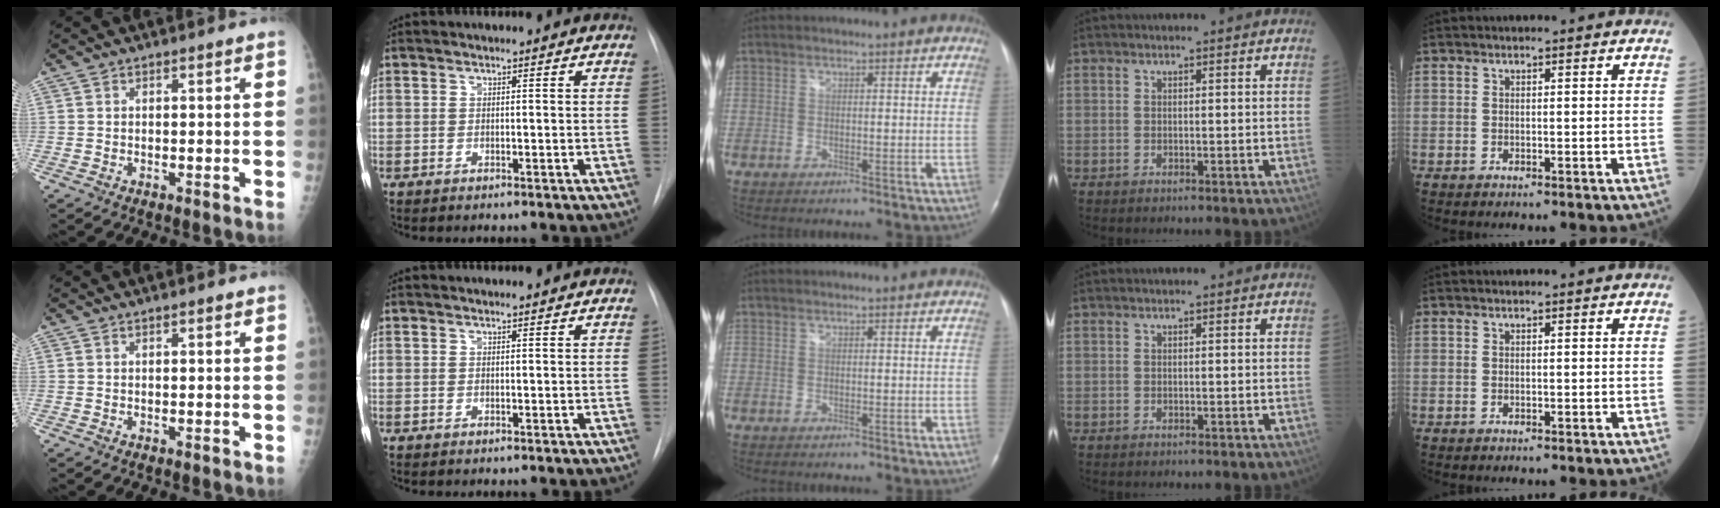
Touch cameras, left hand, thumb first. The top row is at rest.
{"thumb": {"total": 1.0, "force": [0.7, 0.3, 0.6], "torque": [-0.009, -0.002, 0.010]}, "index": {"total": 0.8, "force": [0.8, -0.1, 0.0], "torque": [-0.009, 0.002, 0.013]}}